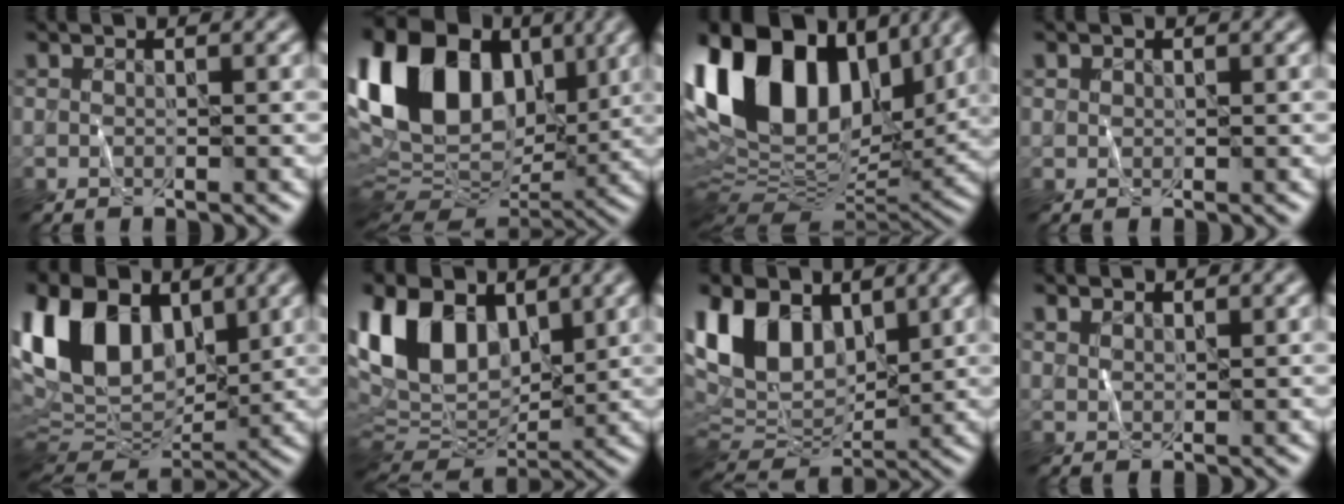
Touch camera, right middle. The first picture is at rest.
{"total": 17.7, "force": [5.2, 11.9, 12.1], "torque": [-0.245, 0.027, 0.087]}
{"total": 18.1, "force": [6.5, 11.1, 12.8], "torque": [-0.252, 0.032, 0.099]}
{"total": 0.6, "force": [0.3, 0.5, 0.1], "torque": [0.002, 0.000, 0.006]}
{"total": 13.9, "force": [5.0, 9.0, 9.4], "torque": [-0.208, 0.020, 0.083]}
{"total": 12.2, "force": [4.9, 8.0, 7.8], "torque": [-0.175, 0.018, 0.080]}
{"total": 10.3, "force": [4.5, 6.7, 6.4], "torque": [-0.143, 0.009, 0.074]}
{"total": 1.3, "force": [1.1, 0.6, 0.3], "torque": [-0.009, 0.000, 0.025]}